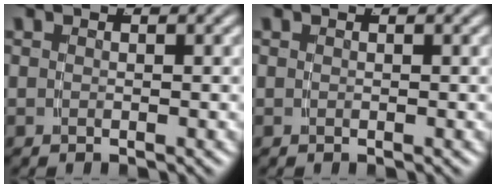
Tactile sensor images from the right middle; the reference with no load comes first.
{"total": 0.0}